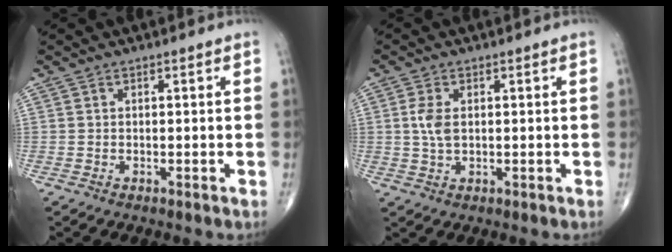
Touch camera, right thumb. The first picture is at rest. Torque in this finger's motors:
{"motor_torque": [0.12, 1.29, 0.53, 0.12, 0.22]}